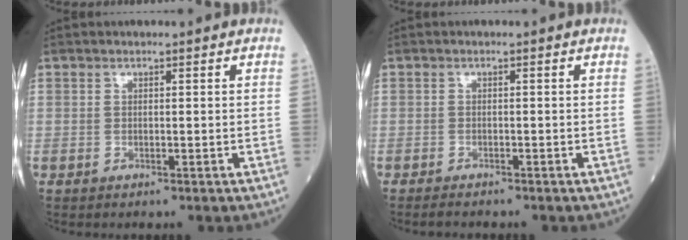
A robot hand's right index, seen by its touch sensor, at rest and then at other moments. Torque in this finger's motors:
{"motor_torque": [-0.24, -0.07, 0.03, 0.00]}